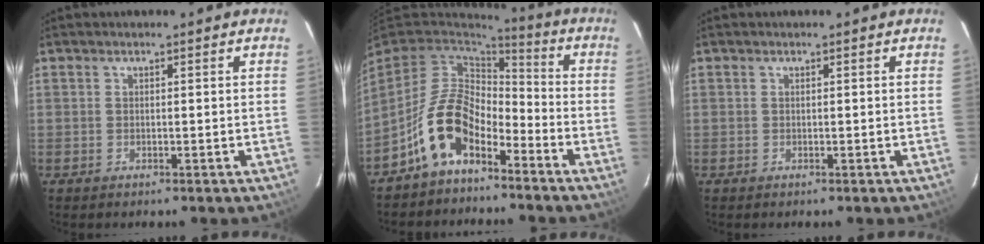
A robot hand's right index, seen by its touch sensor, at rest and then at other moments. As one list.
[{"total": 12.1, "force": [-6.9, 6.5, 7.5], "torque": [-0.155, 0.017, -0.132]}, {"total": 0.0}]